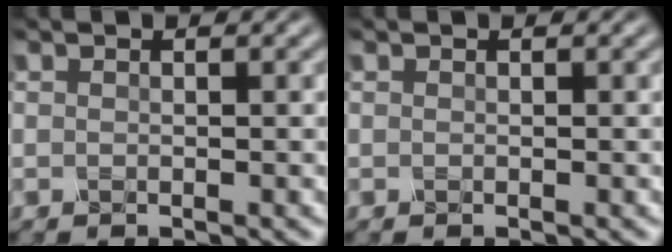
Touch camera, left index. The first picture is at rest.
{"total": 0.0}